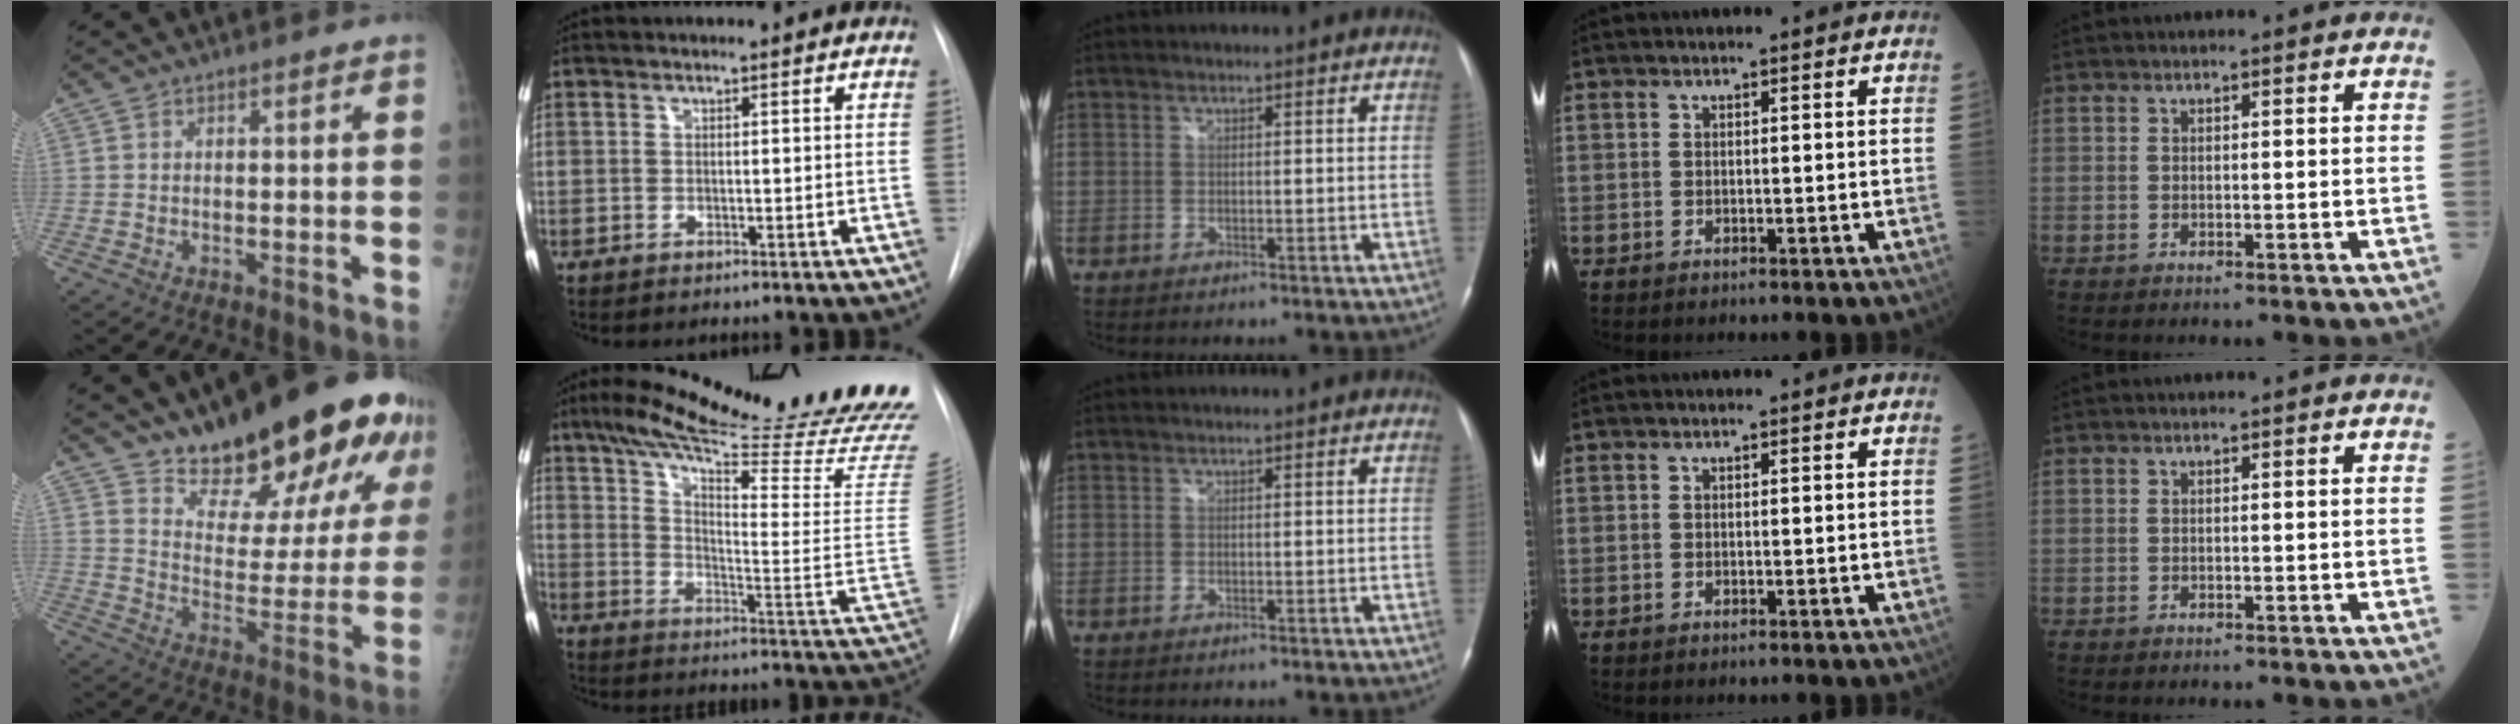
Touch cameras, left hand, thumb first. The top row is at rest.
{"thumb": {"total": 25.7, "force": [18.3, 9.2, 15.5], "torque": [-0.184, -0.104, 0.268]}, "index": {"total": 33.1, "force": [27.1, 0.9, 18.9], "torque": [-0.233, -0.092, 0.360]}}